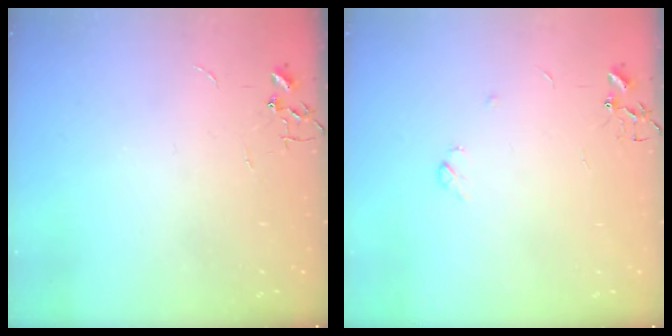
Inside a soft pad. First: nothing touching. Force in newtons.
{"total": 3.3, "press": 3.3, "slide": 0.6}